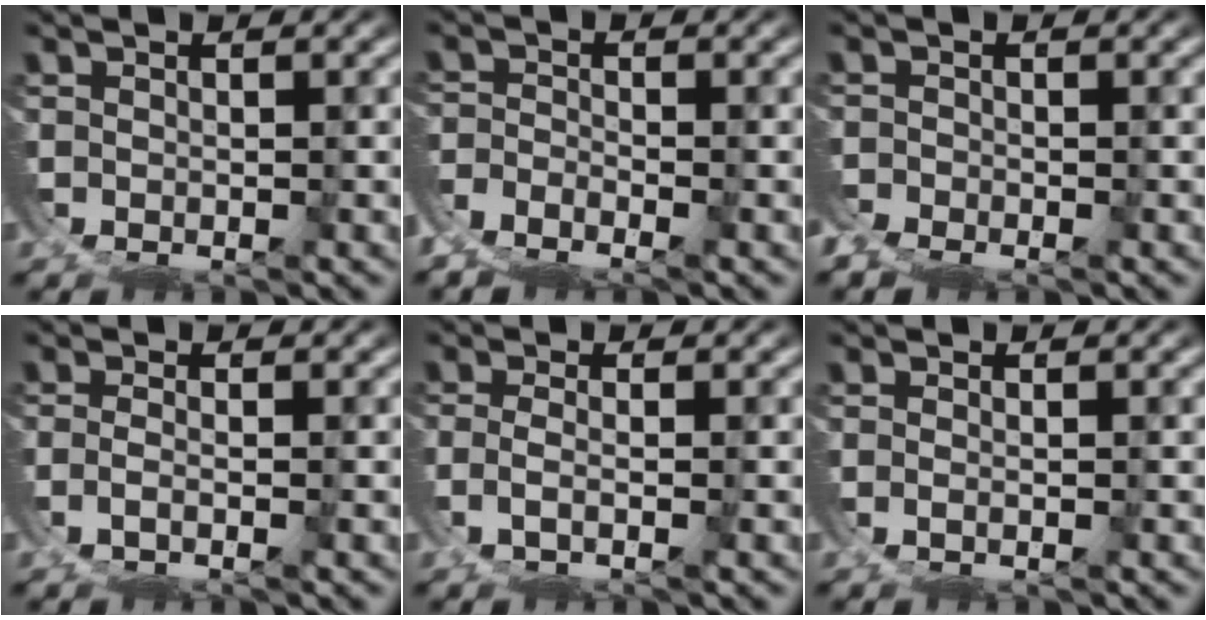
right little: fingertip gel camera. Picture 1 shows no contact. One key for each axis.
{"total": 5.4, "fx": -3.9, "fy": 3.2, "fz": 2.0, "tx": -0.046, "ty": -0.022, "tz": -0.063}
{"total": 3.5, "fx": -2.5, "fy": 2.3, "fz": 1.1, "tx": -0.029, "ty": -0.017, "tz": -0.043}
{"total": 1.6, "fx": -0.9, "fy": 0.7, "fz": 1.1, "tx": -0.032, "ty": -0.014, "tz": -0.012}
{"total": 2.1, "fx": -0.8, "fy": 1.1, "fz": 1.6, "tx": -0.044, "ty": -0.015, "tz": -0.012}
{"total": 0.6, "fx": -0.4, "fy": 0.2, "fz": 0.5, "tx": -0.015, "ty": -0.005, "tz": -0.007}